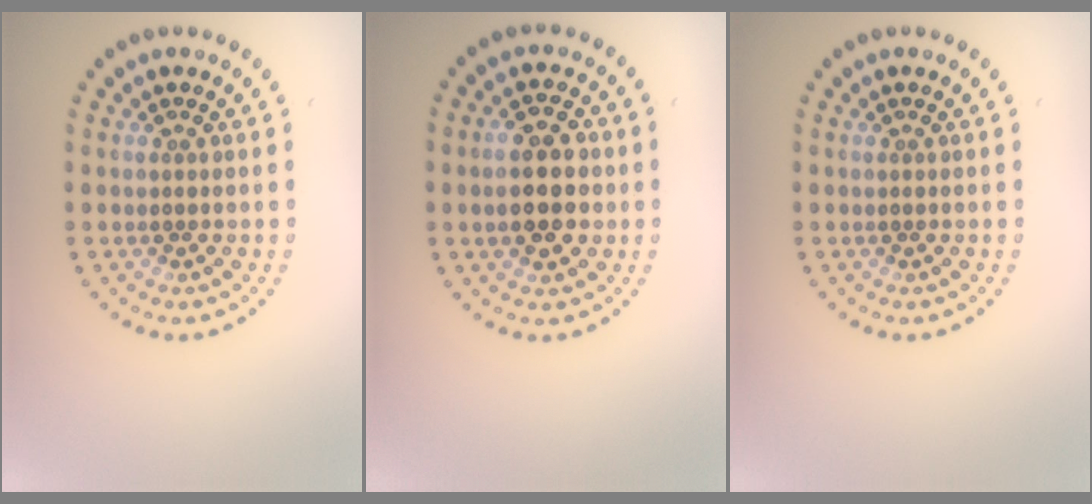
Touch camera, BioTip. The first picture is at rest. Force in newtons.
{"total": 5.0, "press": 5.0, "slide": 0.3}
{"total": 0.0}